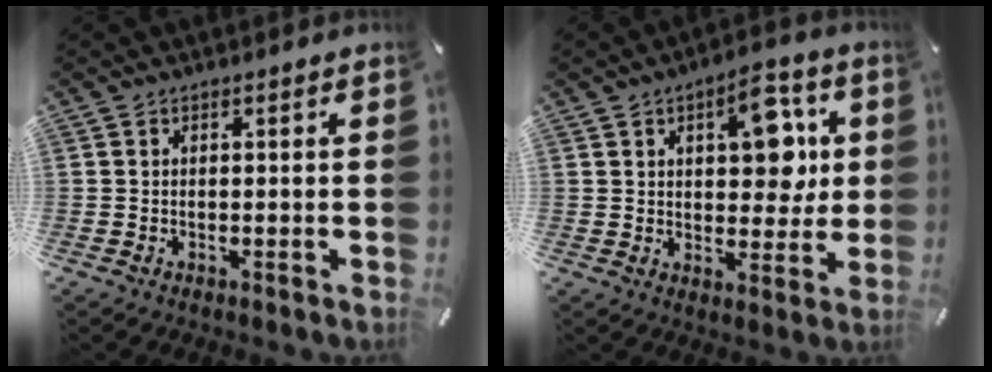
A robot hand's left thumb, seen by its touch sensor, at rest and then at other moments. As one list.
[{"total": 12.3, "force": [4.3, 6.9, 9.2], "torque": [-0.112, -0.012, 0.068]}]